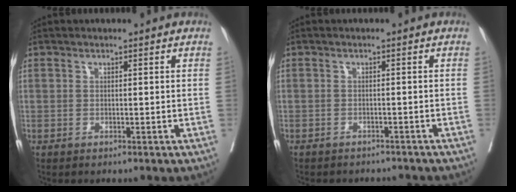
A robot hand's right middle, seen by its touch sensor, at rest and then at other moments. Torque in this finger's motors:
{"motor_torque": [0.93, -1.21, 0.11, 0.07]}